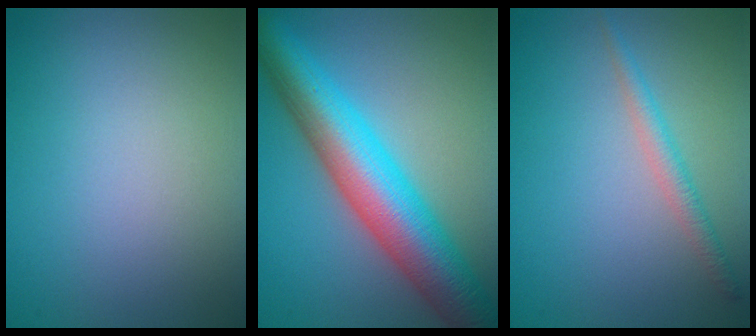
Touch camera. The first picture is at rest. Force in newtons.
{"total": 9.5, "press": 9.5, "slide": 0.2}
{"total": 1.8, "press": 1.8, "slide": 0.1}